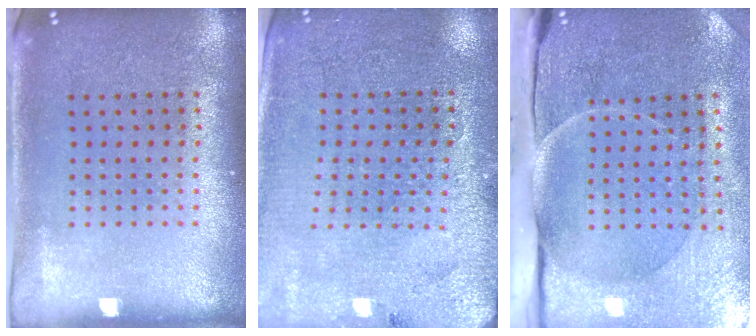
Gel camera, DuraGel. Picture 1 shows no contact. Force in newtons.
{"total": 2.8, "press": 2.8, "slide": 0.5}
{"total": 4.8, "press": 3.9, "slide": 2.8}